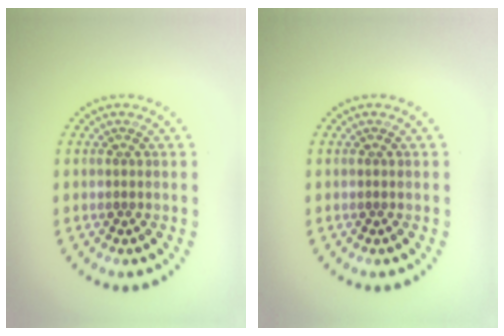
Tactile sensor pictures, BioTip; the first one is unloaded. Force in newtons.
{"total": 0.0}